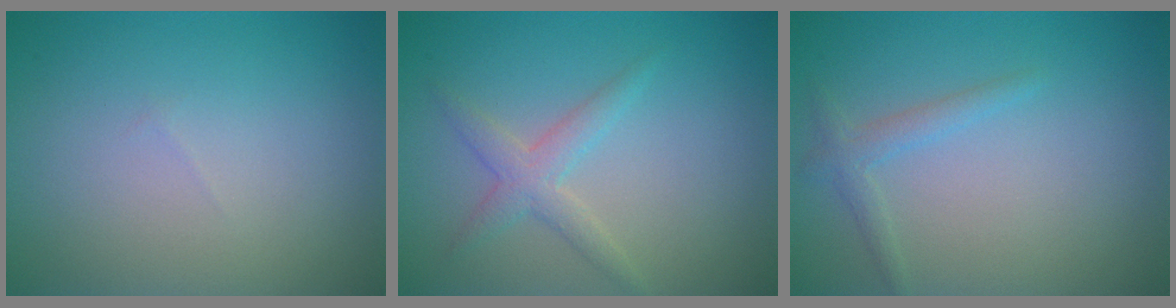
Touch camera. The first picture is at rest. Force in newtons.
{"total": 2.3, "press": 2.3, "slide": 0.0}
{"total": 1.5, "press": 1.5, "slide": 0.1}